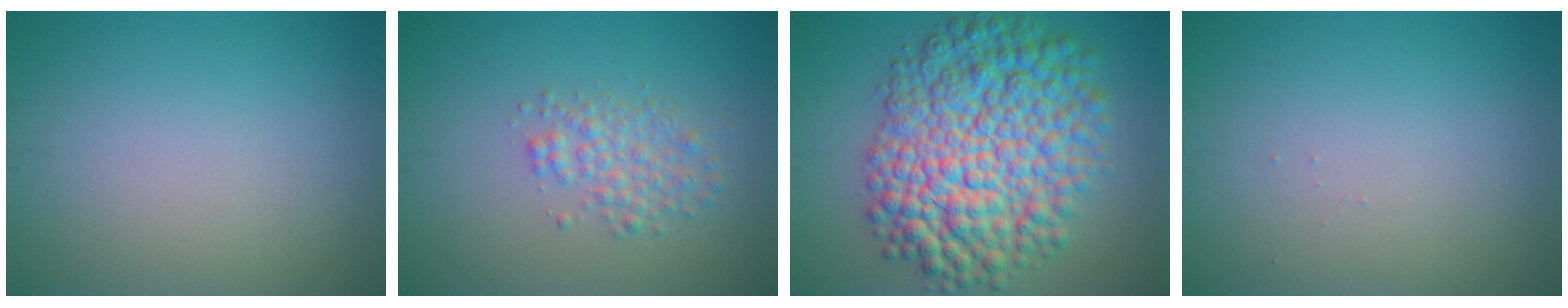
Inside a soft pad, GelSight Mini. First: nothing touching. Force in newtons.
{"total": 2.5, "press": 2.5, "slide": 0.0}
{"total": 12.0, "press": 11.9, "slide": 0.2}
{"total": 0.0}